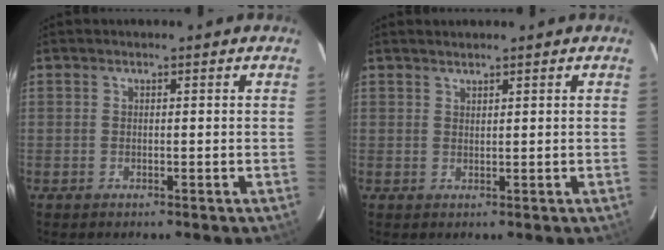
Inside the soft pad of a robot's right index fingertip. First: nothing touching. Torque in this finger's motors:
{"motor_torque": [-0.05, 0.00, 0.04, 0.00]}